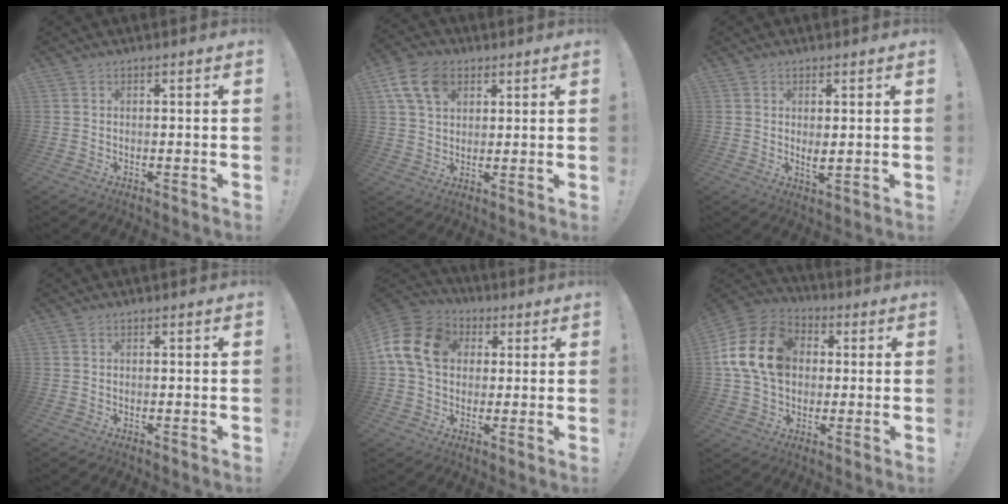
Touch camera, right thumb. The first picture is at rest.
{"total": 11.8, "force": [5.5, 8.1, 6.6], "torque": [-0.114, -0.013, 0.106]}
{"total": 2.8, "force": [0.9, 0.6, 2.6], "torque": [-0.034, -0.012, 0.015]}
{"total": 0.0}
{"total": 16.2, "force": [3.6, 12.5, 9.6], "torque": [-0.157, 0.009, 0.070]}
{"total": 17.9, "force": [2.7, 13.6, 11.4], "torque": [-0.205, 0.015, 0.054]}